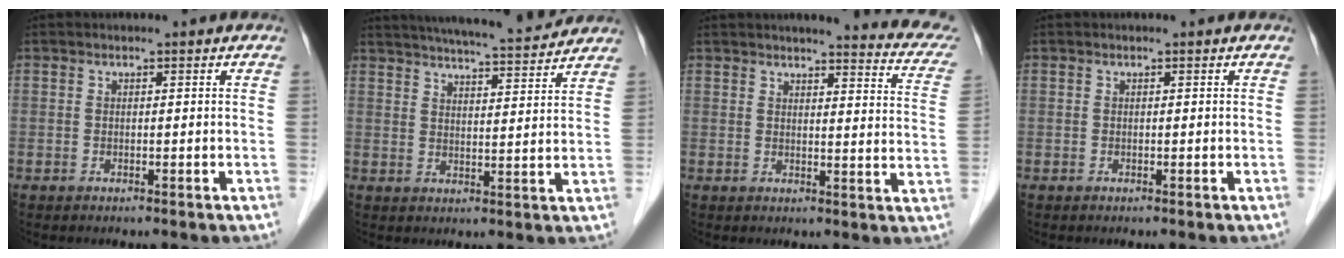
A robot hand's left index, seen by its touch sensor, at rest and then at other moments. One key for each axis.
{"total": 14.2, "fx": 13.1, "fy": 0.7, "fz": 5.4, "tx": -0.091, "ty": 0.008, "tz": 0.180}
{"total": 13.6, "fx": 12.5, "fy": 1.3, "fz": 5.4, "tx": -0.046, "ty": -0.051, "tz": 0.114}
{"total": 0.0}